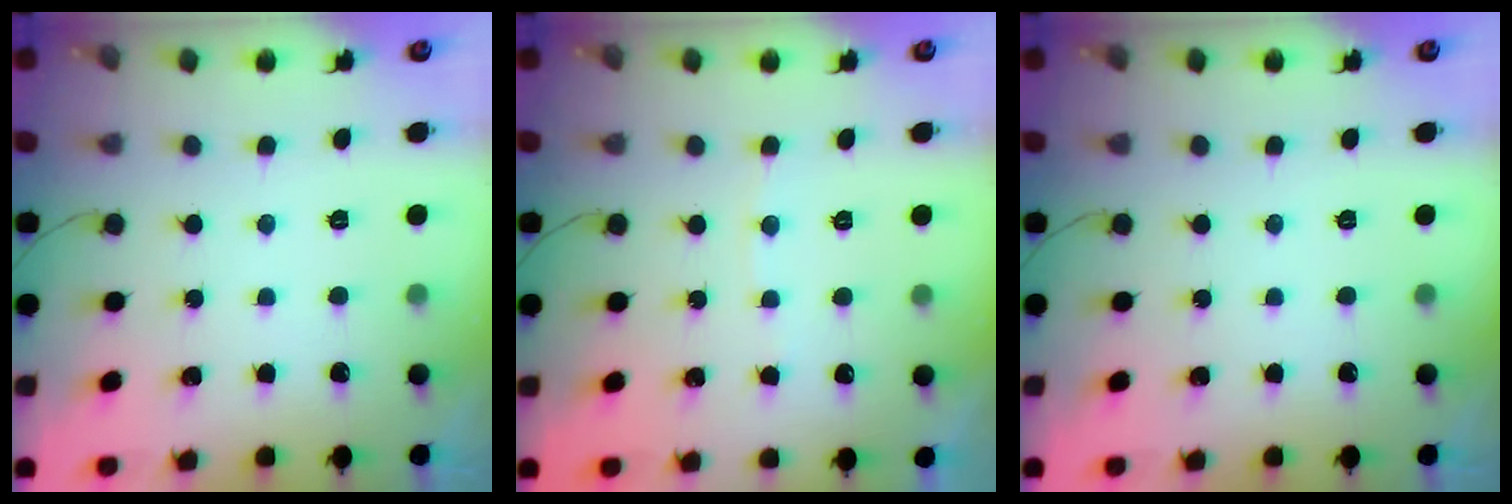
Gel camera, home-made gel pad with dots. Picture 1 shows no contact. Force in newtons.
{"total": 2.6, "press": 2.6, "slide": 0.4}
{"total": 0.0}